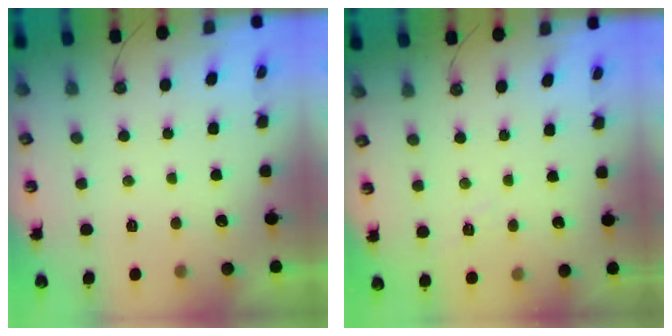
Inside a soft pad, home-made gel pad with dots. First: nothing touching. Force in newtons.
{"total": 3.6, "press": 3.6, "slide": 0.4}